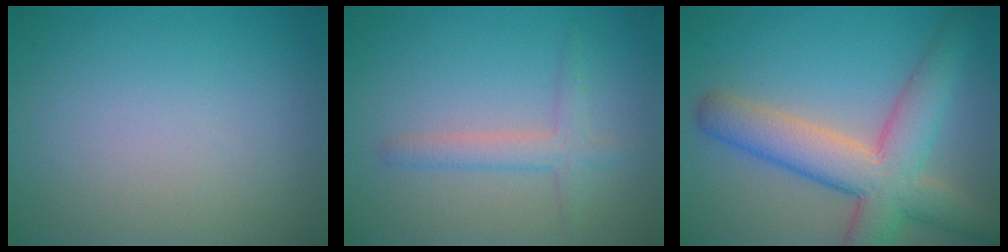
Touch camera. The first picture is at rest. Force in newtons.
{"total": 2.4, "press": 2.4, "slide": 0.0}
{"total": 8.1, "press": 8.1, "slide": 0.6}